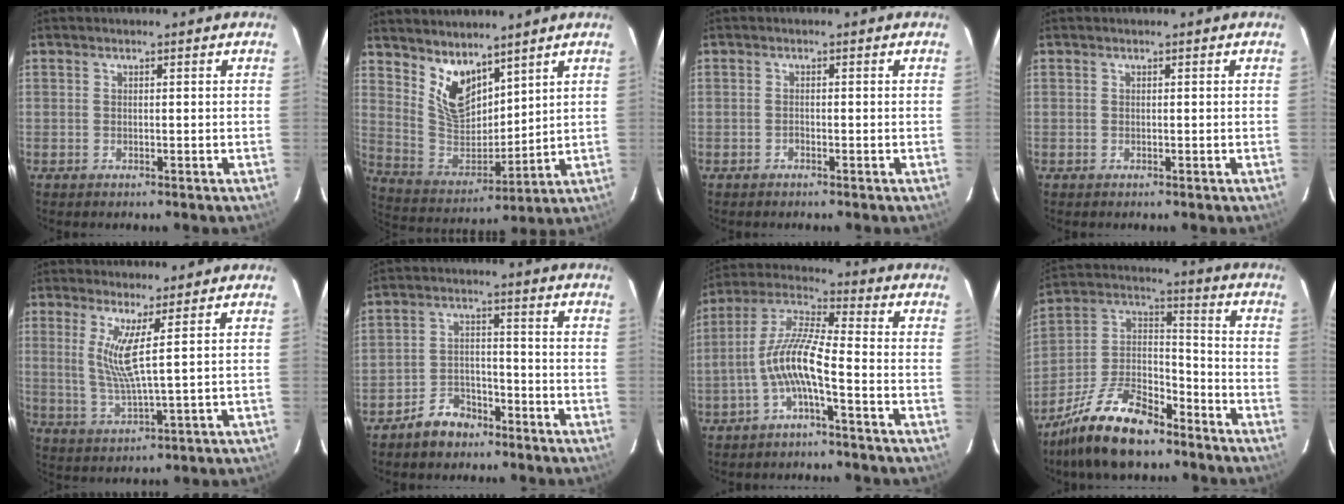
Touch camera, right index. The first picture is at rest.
{"total": 11.4, "force": [7.8, 5.7, 6.0], "torque": [-0.112, -0.005, 0.166]}
{"total": 0.5, "force": [-0.5, 0.2, 0.1], "torque": [-0.001, 0.002, -0.009]}
{"total": 0.0}
{"total": 6.2, "force": [2.4, -0.5, 5.7], "torque": [-0.115, -0.020, 0.050]}
{"total": 7.0, "force": [-5.3, 4.0, 2.1], "torque": [-0.057, 0.021, -0.080]}
{"total": 9.0, "force": [-3.6, 1.1, 8.2], "torque": [-0.187, 0.014, -0.067]}
{"total": 18.1, "force": [-12.7, 7.5, 10.5], "torque": [-0.217, 0.015, -0.226]}